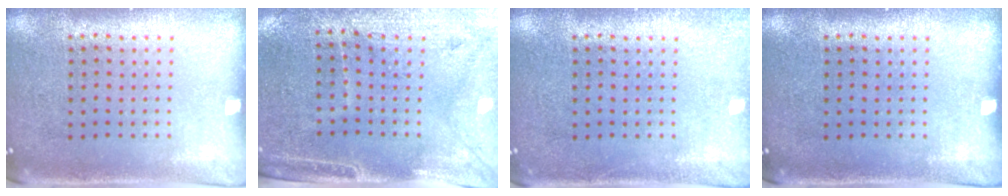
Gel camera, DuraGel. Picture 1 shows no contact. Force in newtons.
{"total": 3.1, "press": 2.8, "slide": 1.4}
{"total": 1.4, "press": 1.4, "slide": 0.2}
{"total": 0.0}